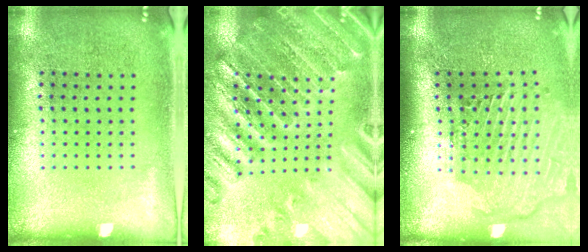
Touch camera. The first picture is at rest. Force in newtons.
{"total": 2.8, "press": 2.8, "slide": 0.4}
{"total": 2.9, "press": 2.3, "slide": 1.8}